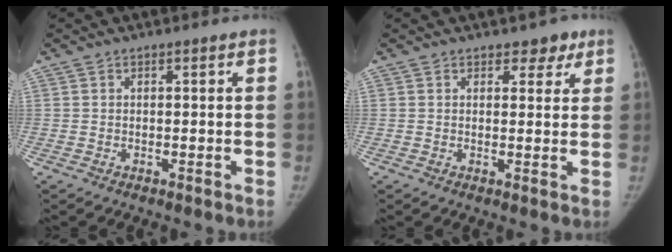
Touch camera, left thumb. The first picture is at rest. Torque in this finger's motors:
{"motor_torque": [-0.01, -0.02, 0.15, 0.20, -0.03]}